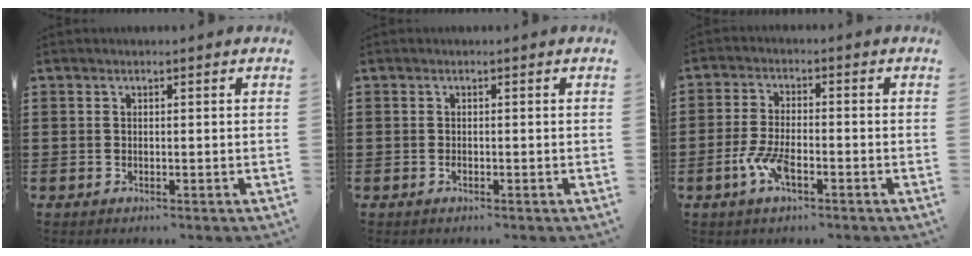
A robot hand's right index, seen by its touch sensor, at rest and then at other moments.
{"total": 0.5, "force": [-0.3, 0.1, 0.5], "torque": [-0.011, -0.006, -0.004]}
{"total": 5.5, "force": [-2.6, 1.8, 4.5], "torque": [-0.109, -0.008, -0.052]}